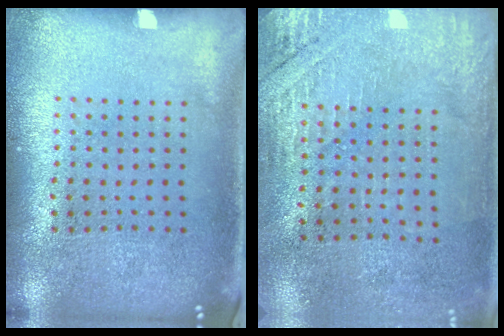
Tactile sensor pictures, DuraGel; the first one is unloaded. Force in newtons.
{"total": 2.7, "press": 2.4, "slide": 1.2}